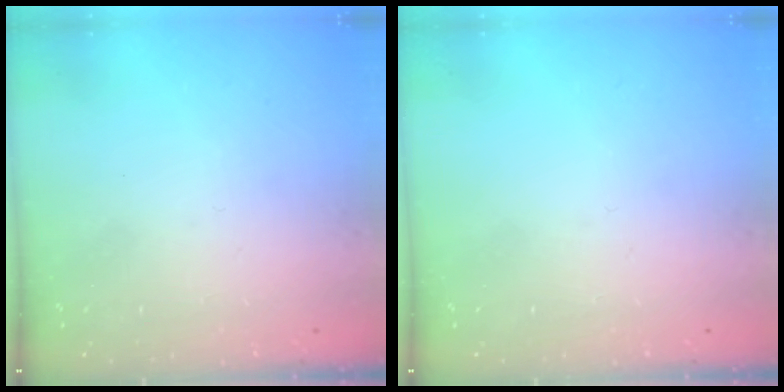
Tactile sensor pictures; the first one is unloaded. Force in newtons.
{"total": 0.0}